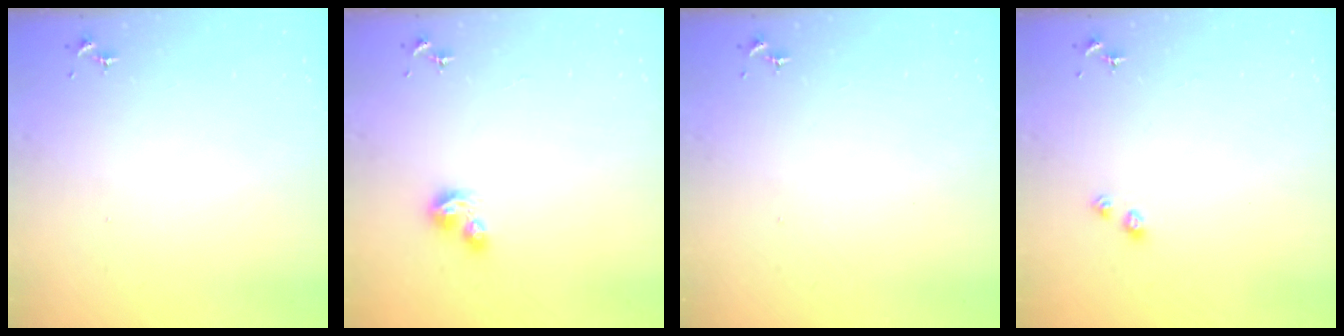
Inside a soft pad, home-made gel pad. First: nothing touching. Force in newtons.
{"total": 4.8, "press": 4.7, "slide": 0.8}
{"total": 0.0}
{"total": 3.4, "press": 3.3, "slide": 0.7}